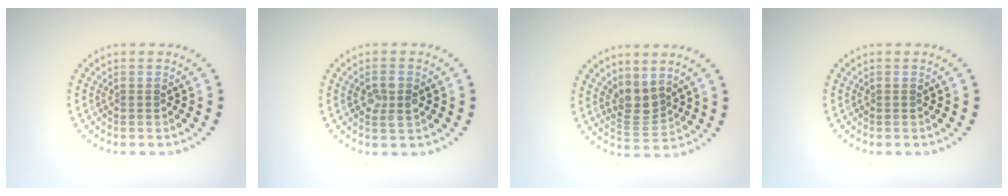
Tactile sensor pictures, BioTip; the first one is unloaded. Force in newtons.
{"total": 2.0, "press": 1.9, "slide": 0.4}
{"total": 2.8, "press": 2.2, "slide": 1.6}
{"total": 0.0}